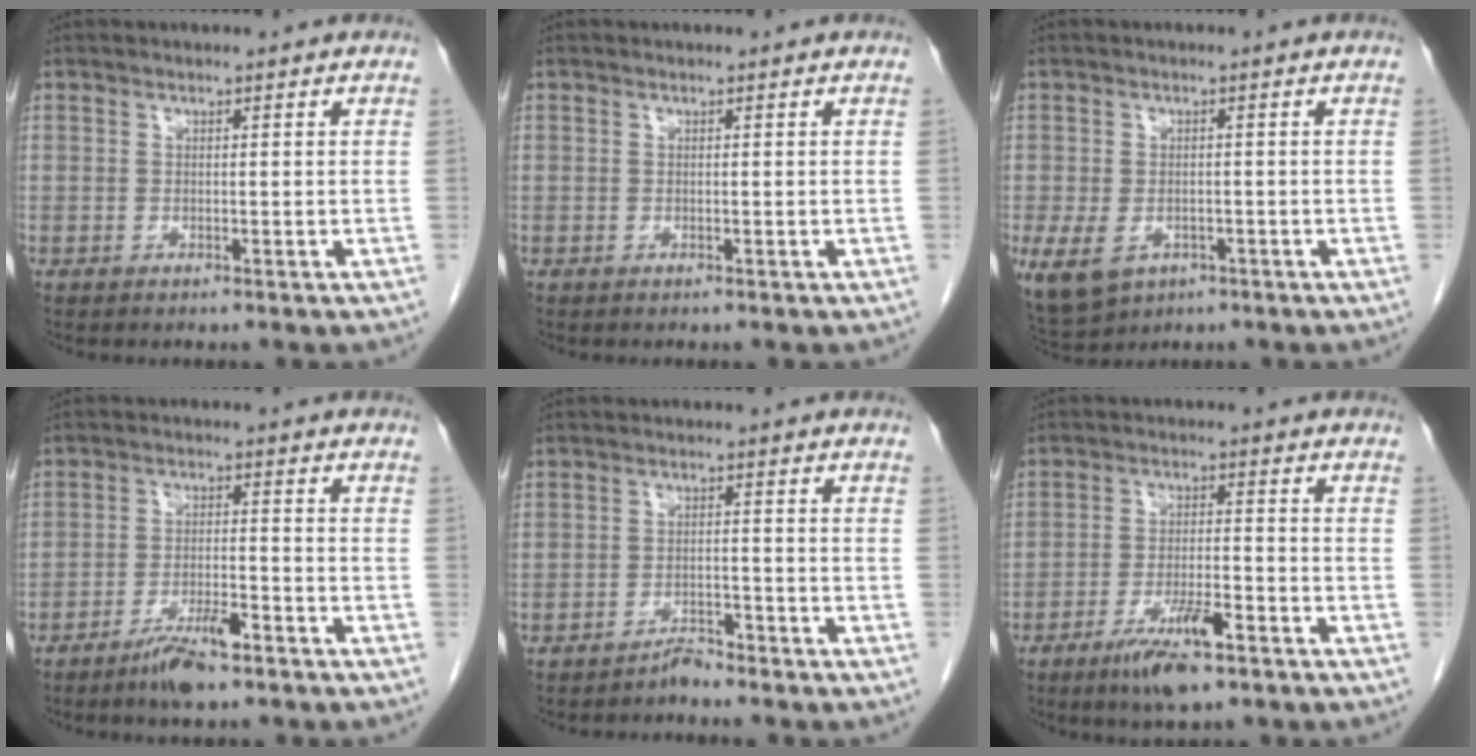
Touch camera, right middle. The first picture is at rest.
{"total": 0.0}
{"total": 8.6, "force": [-3.9, 6.0, 4.7], "torque": [-0.107, -0.004, -0.054]}
{"total": 5.6, "force": [-4.1, 0.7, 3.8], "torque": [-0.072, -0.005, -0.072]}
{"total": 2.2, "force": [-2.2, 0.1, 0.3], "torque": [-0.001, -0.004, -0.037]}
{"total": 7.6, "force": [-4.8, 1.2, 5.7], "torque": [-0.107, -0.010, -0.081]}